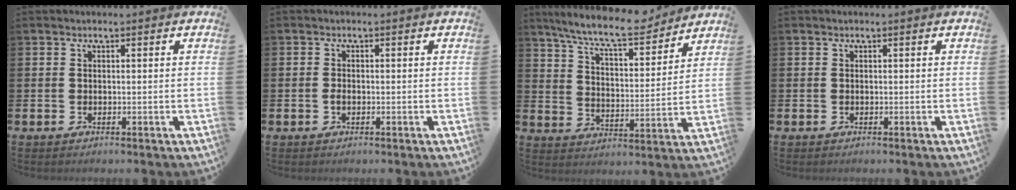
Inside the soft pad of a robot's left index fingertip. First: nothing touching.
{"total": 1.0, "force": [-0.4, 0.6, 0.7], "torque": [-0.013, 0.002, -0.009]}
{"total": 9.6, "force": [8.7, 1.4, 3.8], "torque": [-0.101, -0.050, 0.152]}
{"total": 0.0}